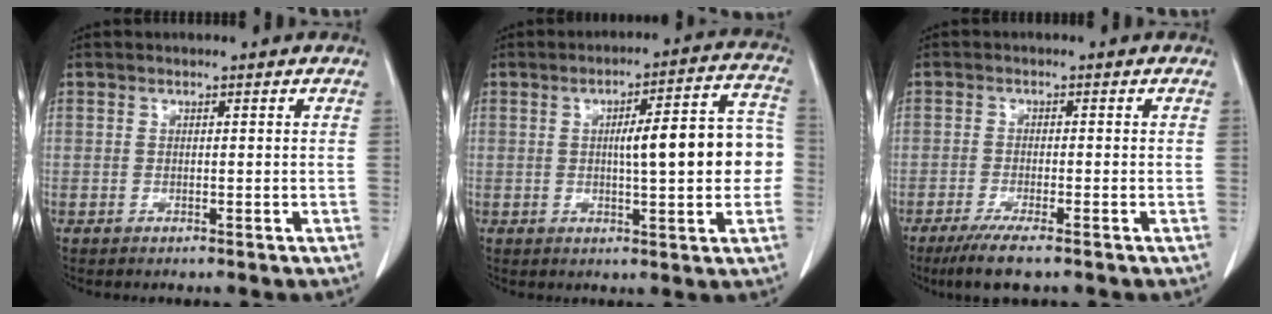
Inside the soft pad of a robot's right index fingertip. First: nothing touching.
{"total": 12.4, "force": [0.0, 2.5, 12.1], "torque": [-0.155, 0.035, 0.002]}
{"total": 5.6, "force": [-4.0, 0.3, 3.9], "torque": [-0.071, -0.015, -0.068]}